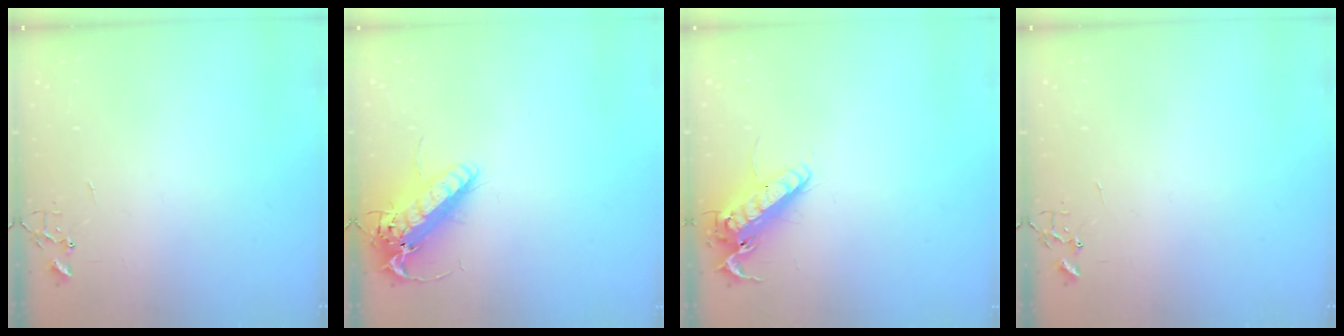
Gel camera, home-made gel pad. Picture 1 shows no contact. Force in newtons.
{"total": 17.8, "press": 17.5, "slide": 3.4}
{"total": 13.8, "press": 13.7, "slide": 2.0}
{"total": 0.0}